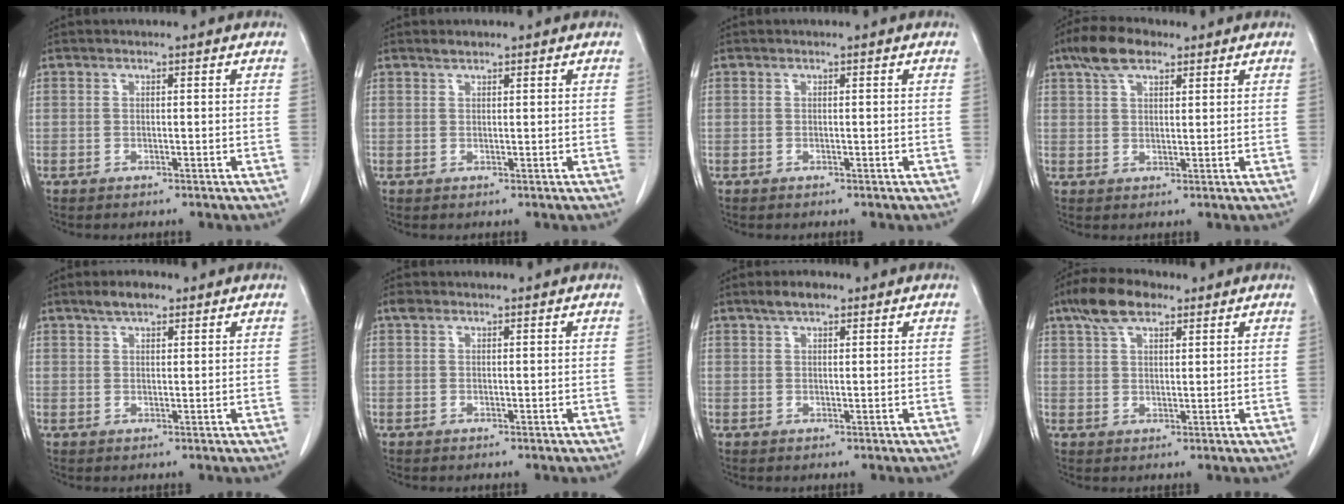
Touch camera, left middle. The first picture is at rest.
{"total": 0.9, "force": [0.9, 0.2, 0.3], "torque": [-0.011, 0.001, 0.017]}
{"total": 0.0}
{"total": 6.2, "force": [4.1, 2.7, 3.8], "torque": [-0.077, 0.018, 0.077]}
{"total": 3.5, "force": [2.5, 1.3, 2.0], "torque": [-0.042, 0.007, 0.044]}
{"total": 1.0, "force": [0.8, 0.5, 0.4], "torque": [-0.014, 0.013, 0.014]}
{"total": 3.0, "force": [2.1, 1.0, 1.8], "torque": [-0.038, 0.007, 0.038]}
{"total": 7.0, "force": [4.6, 2.9, 4.3], "torque": [-0.087, 0.020, 0.086]}